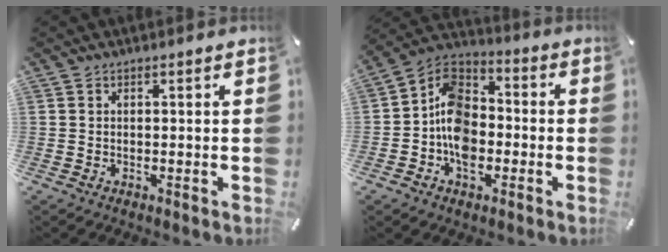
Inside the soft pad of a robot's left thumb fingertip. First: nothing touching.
{"total": 11.3, "force": [-3.8, 8.5, 6.4], "torque": [-0.133, 0.025, -0.074]}